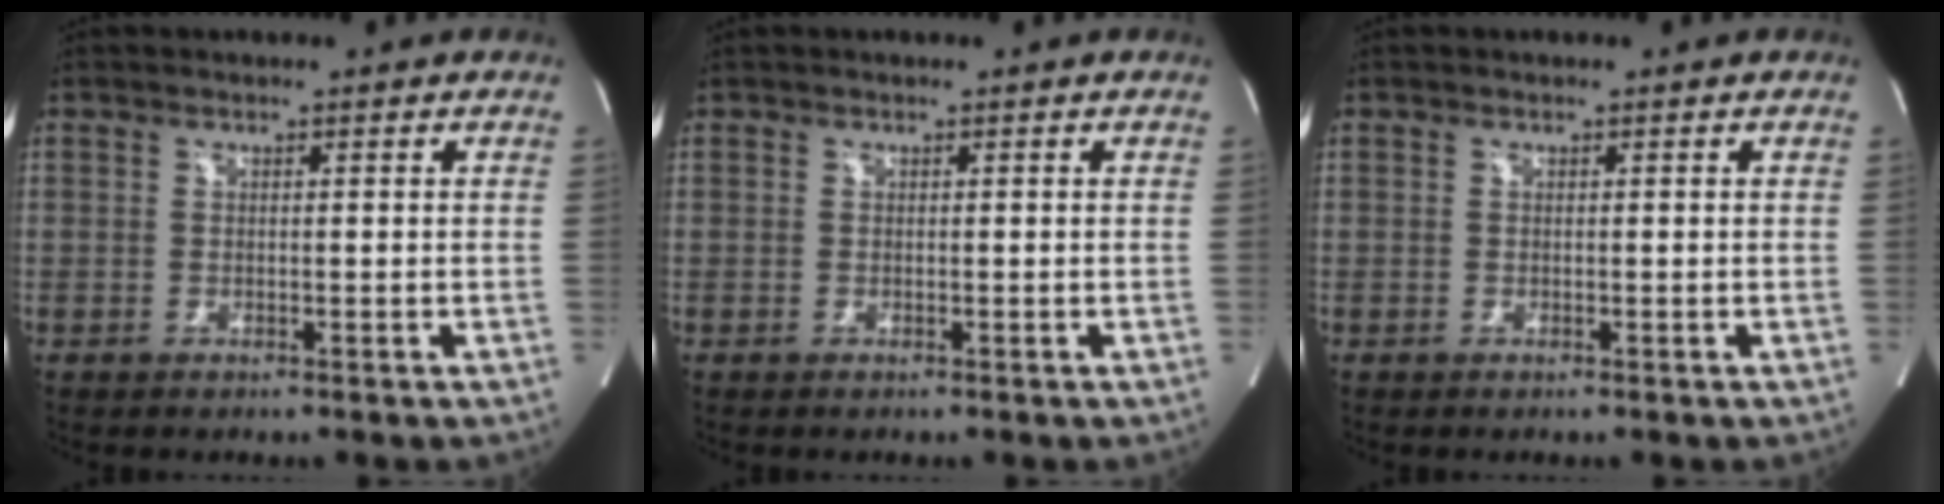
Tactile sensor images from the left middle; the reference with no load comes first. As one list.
[{"total": 0.0}, {"total": 0.0}]